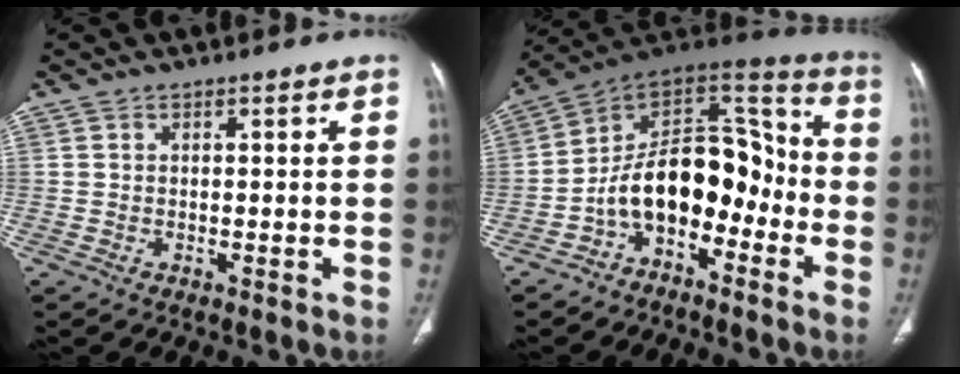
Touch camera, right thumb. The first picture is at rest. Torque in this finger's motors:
{"motor_torque": [1.96, 1.88, 1.77, -0.98, 0.14]}